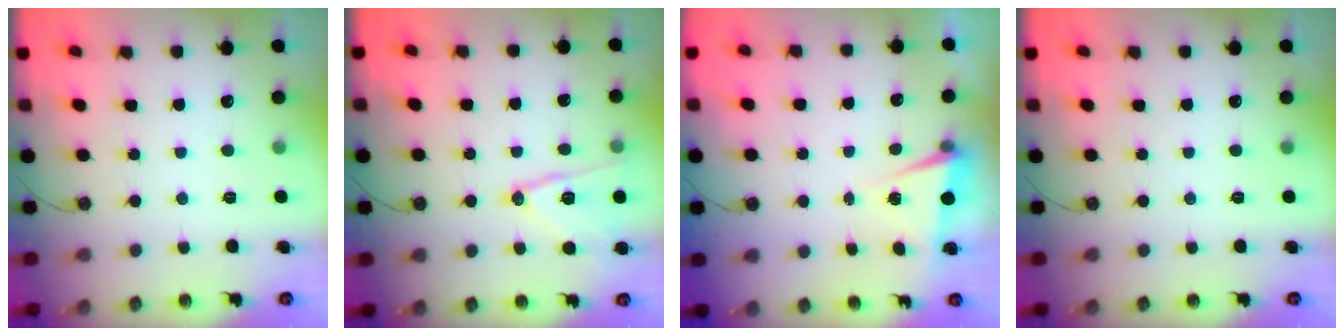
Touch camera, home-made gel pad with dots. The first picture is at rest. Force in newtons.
{"total": 13.2, "press": 13.1, "slide": 0.6}
{"total": 1.9, "press": 1.4, "slide": 1.3}
{"total": 0.0}